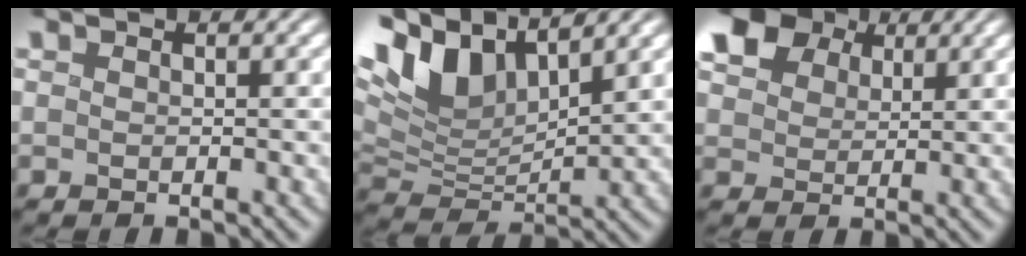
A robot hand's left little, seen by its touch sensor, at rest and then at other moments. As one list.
[{"total": 7.9, "force": [4.9, 3.2, 5.3], "torque": [-0.115, 0.015, 0.088]}, {"total": 8.9, "force": [4.6, 6.4, 4.2], "torque": [-0.113, 0.020, 0.076]}]